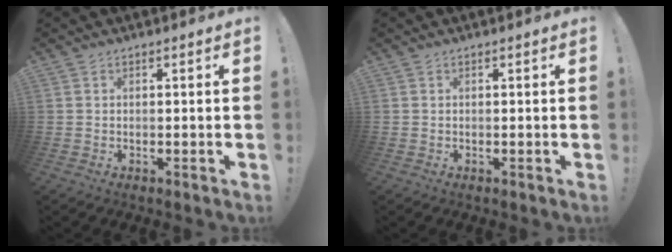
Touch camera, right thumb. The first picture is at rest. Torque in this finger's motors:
{"motor_torque": [-0.16, -0.02, 0.00, 0.17, 0.00]}